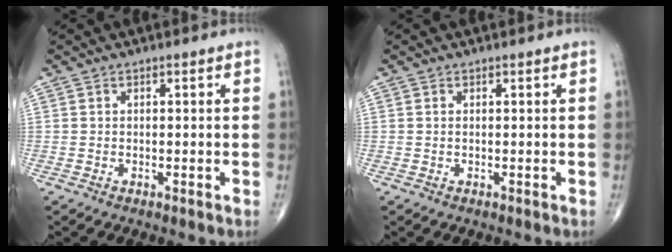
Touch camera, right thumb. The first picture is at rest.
{"total": 0.0}